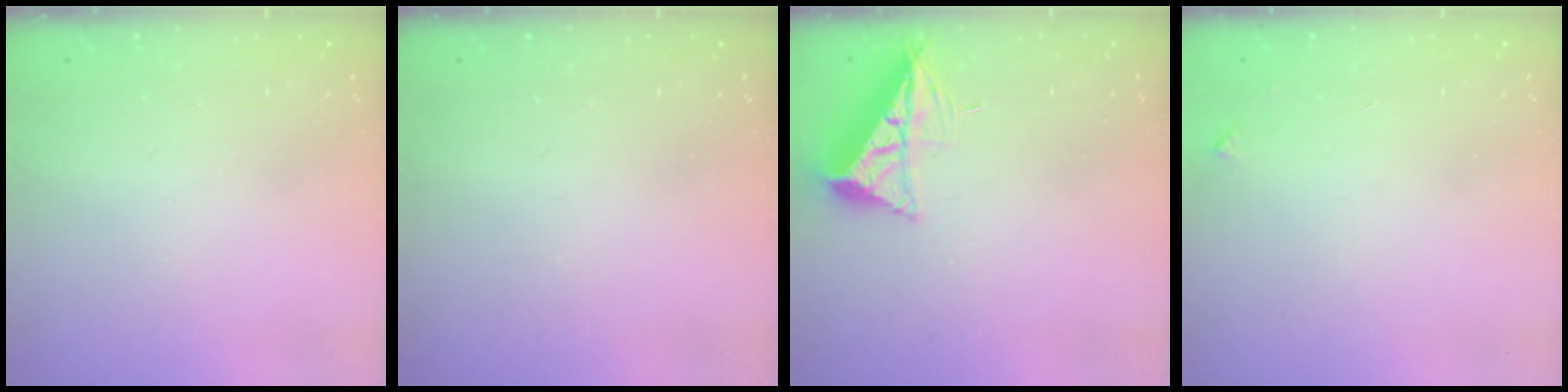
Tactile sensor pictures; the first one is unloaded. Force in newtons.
{"total": 0.0}
{"total": 7.7, "press": 7.6, "slide": 0.8}
{"total": 3.3, "press": 3.3, "slide": 0.4}